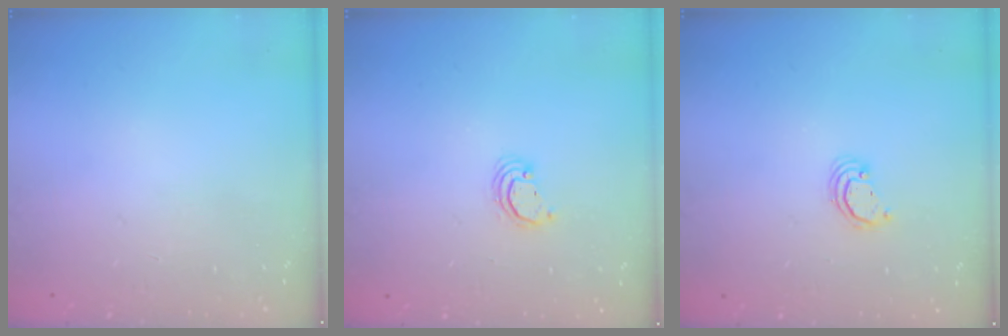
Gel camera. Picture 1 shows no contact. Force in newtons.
{"total": 2.7, "press": 2.7, "slide": 0.1}
{"total": 2.3, "press": 2.3, "slide": 0.3}